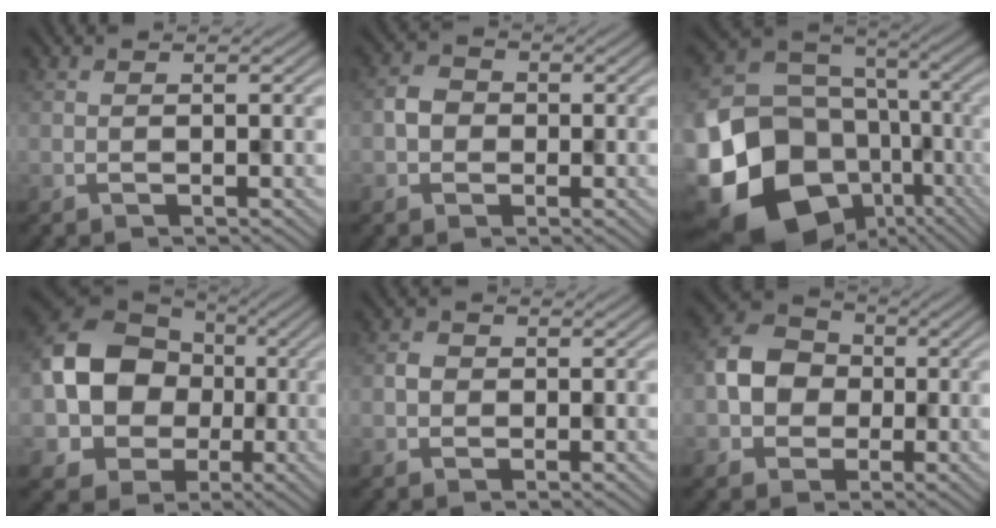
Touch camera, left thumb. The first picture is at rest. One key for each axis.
{"total": 1.9, "fx": -0.4, "fy": 1.8, "fz": 0.0, "tx": 0.001, "ty": 0.002, "tz": -0.013}
{"total": 20.6, "fx": -7.7, "fy": 16.6, "fz": 9.6, "tx": -0.228, "ty": -0.062, "tz": -0.099}
{"total": 11.8, "fx": -0.6, "fy": 10.0, "fz": 6.1, "tx": -0.145, "ty": -0.013, "tz": -0.022}
{"total": 1.1, "fx": -0.1, "fy": 1.0, "fz": -0.4, "tx": 0.012, "ty": 0.000, "tz": -0.007}
{"total": 5.6, "fx": -0.6, "fy": 5.1, "fz": 2.3, "tx": -0.053, "ty": 0.005, "tz": -0.027}